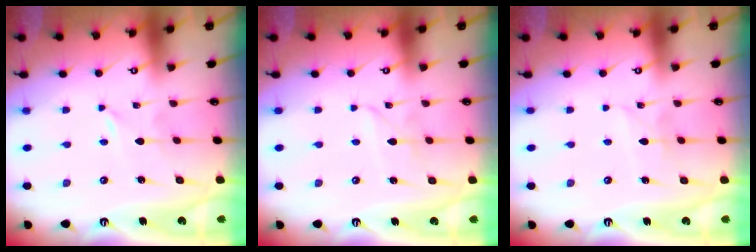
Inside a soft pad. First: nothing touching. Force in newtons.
{"total": 2.4, "press": 2.4, "slide": 0.3}
{"total": 5.3, "press": 5.3, "slide": 0.4}